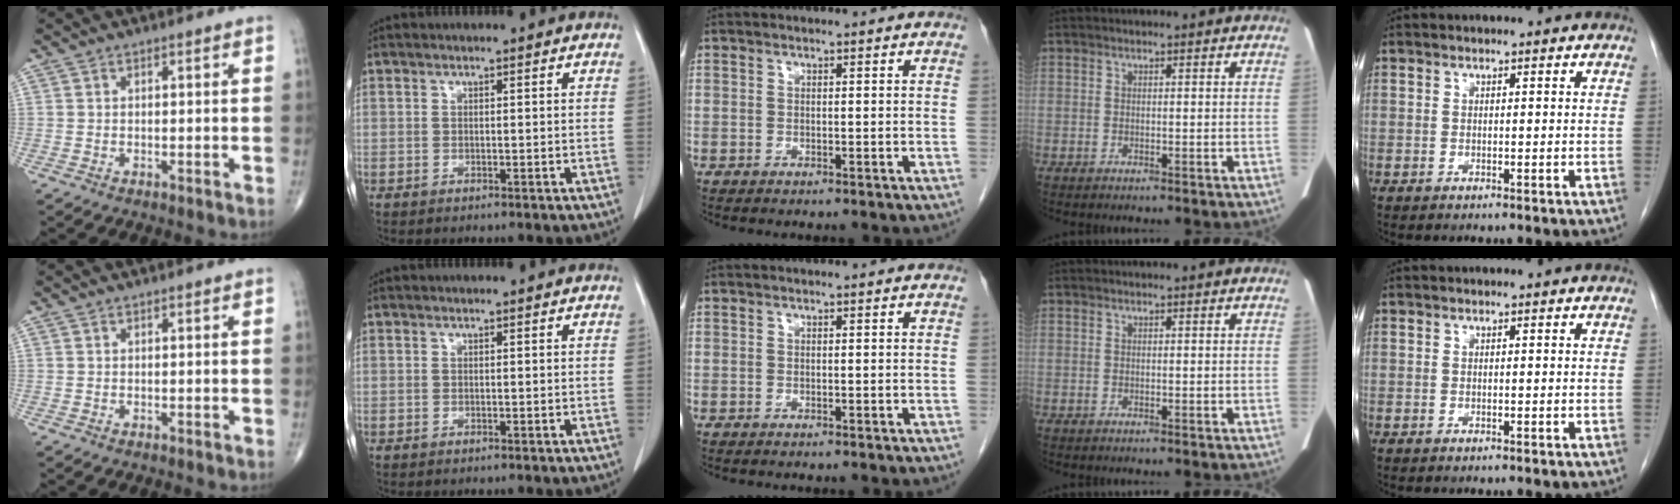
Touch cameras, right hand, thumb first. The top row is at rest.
{}